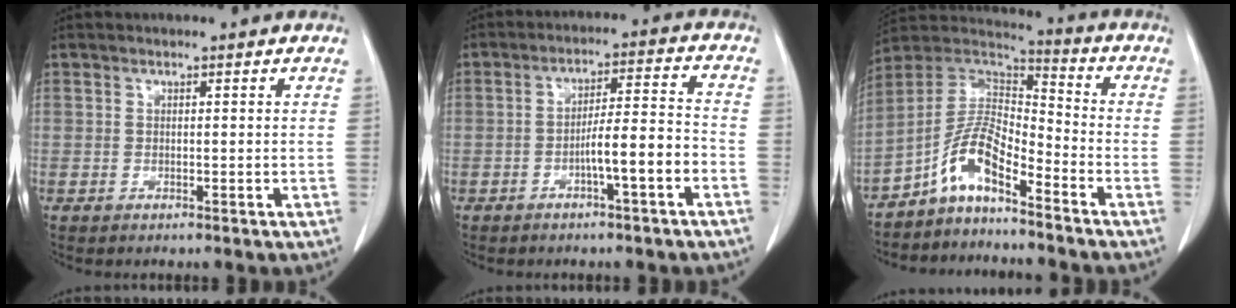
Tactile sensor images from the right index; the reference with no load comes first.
{"total": 7.3, "force": [-3.1, 0.2, 6.6], "torque": [-0.110, 0.019, -0.048]}
{"total": 9.0, "force": [-5.8, 2.3, 6.4], "torque": [-0.137, 0.024, -0.114]}